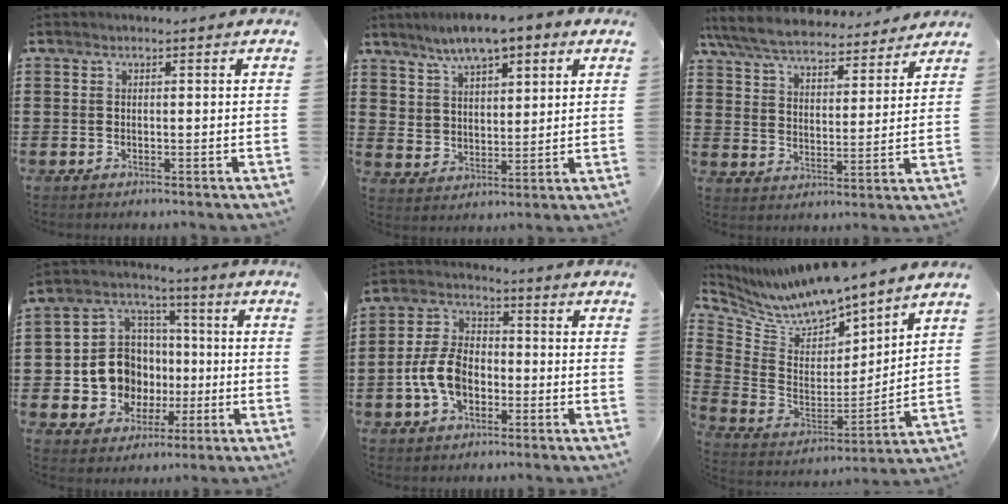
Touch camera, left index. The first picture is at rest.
{"total": 6.7, "force": [5.6, 2.6, 2.7], "torque": [-0.074, -0.006, 0.101]}
{"total": 7.2, "force": [6.9, 1.0, 2.1], "torque": [-0.072, -0.037, 0.121]}
{"total": 10.1, "force": [-0.7, 9.5, 3.3], "torque": [-0.106, 0.002, -0.006]}
{"total": 8.3, "force": [-2.4, 5.3, 5.9], "torque": [-0.143, 0.008, -0.052]}
{"total": 7.9, "force": [7.6, 1.2, 1.7], "torque": [-0.077, -0.061, 0.132]}